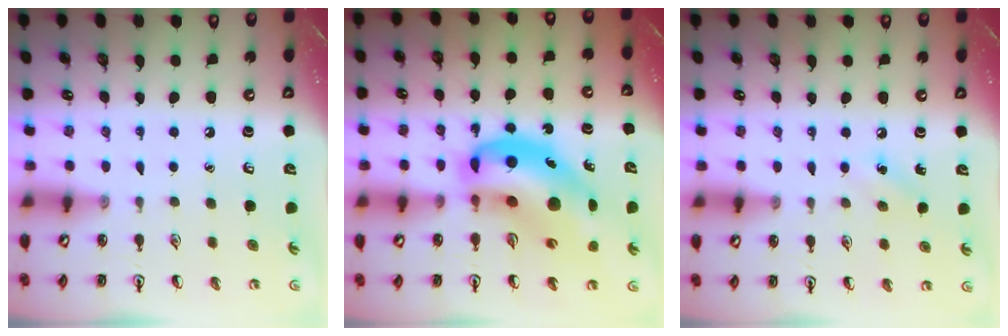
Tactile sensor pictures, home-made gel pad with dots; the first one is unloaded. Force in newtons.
{"total": 18.7, "press": 18.0, "slide": 5.3}
{"total": 6.3, "press": 6.0, "slide": 1.8}